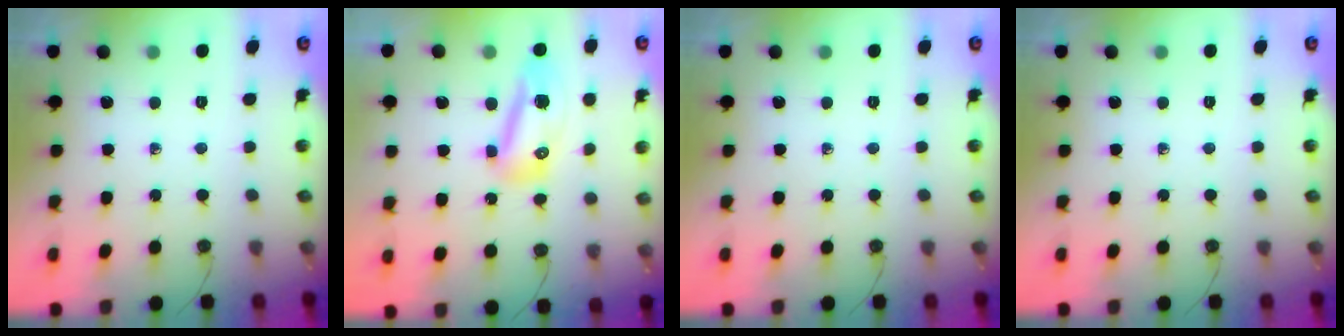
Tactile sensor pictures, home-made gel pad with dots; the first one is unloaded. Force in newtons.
{"total": 10.2, "press": 9.9, "slide": 2.4}
{"total": 0.0}
{"total": 0.0}